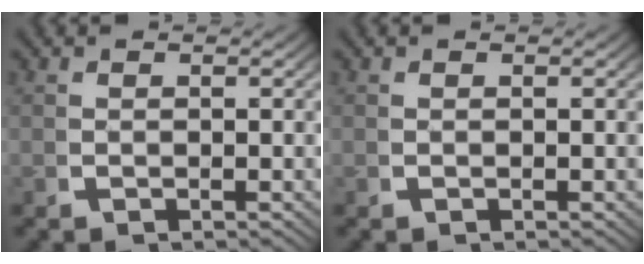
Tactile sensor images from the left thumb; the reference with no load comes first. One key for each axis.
{"total": 0.0}